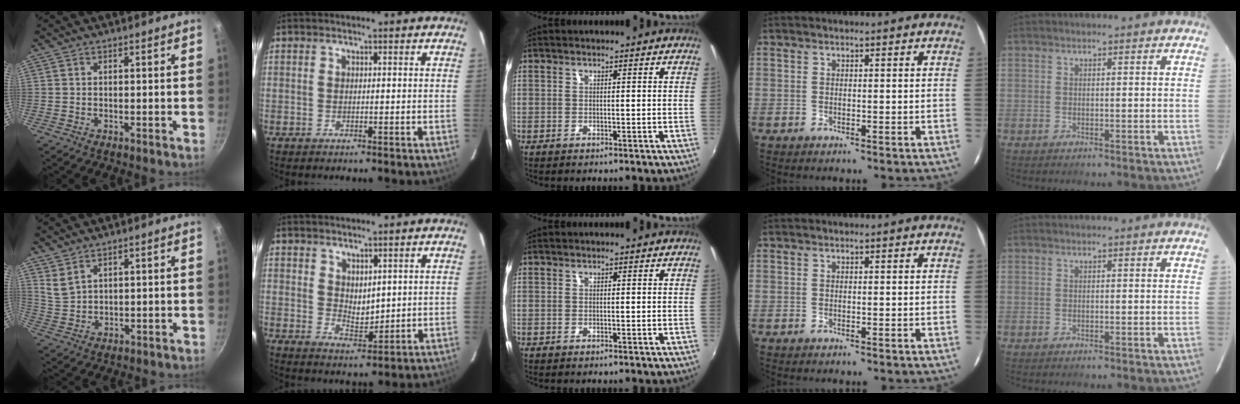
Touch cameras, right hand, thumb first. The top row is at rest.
{"thumb": {"total": 3.2, "force": [2.5, 1.4, 1.5], "torque": [-0.026, -0.014, 0.061]}, "index": {"total": 4.2, "force": [2.6, 2.4, 2.2], "torque": [-0.031, -0.002, 0.052]}}